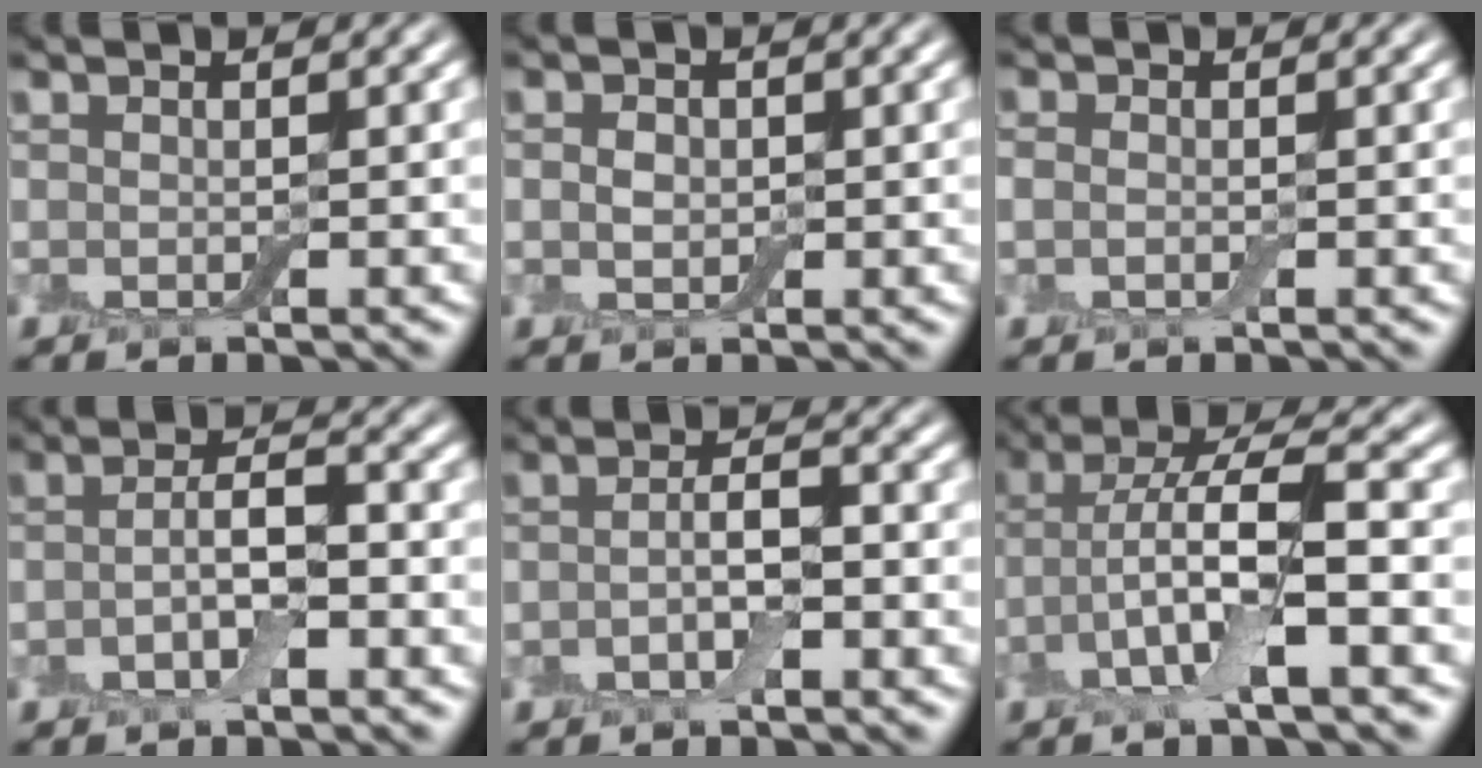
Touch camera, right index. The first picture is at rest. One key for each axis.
{"total": 1.4, "fx": 0.1, "fy": 1.1, "fz": 0.9, "tx": -0.016, "ty": 0.001, "tz": -0.001}
{"total": 0.9, "fx": -0.1, "fy": 0.7, "fz": 0.6, "tx": -0.014, "ty": 0.001, "tz": -0.005}
{"total": 3.2, "fx": -1.1, "fy": 1.0, "fz": 2.8, "tx": -0.056, "ty": 0.005, "tz": -0.026}
{"total": 2.7, "fx": -0.9, "fy": 0.8, "fz": 2.3, "tx": -0.045, "ty": 0.004, "tz": -0.021}
{"total": 7.2, "fx": -2.1, "fy": 1.8, "fz": 6.6, "tx": -0.132, "ty": 0.014, "tz": -0.046}